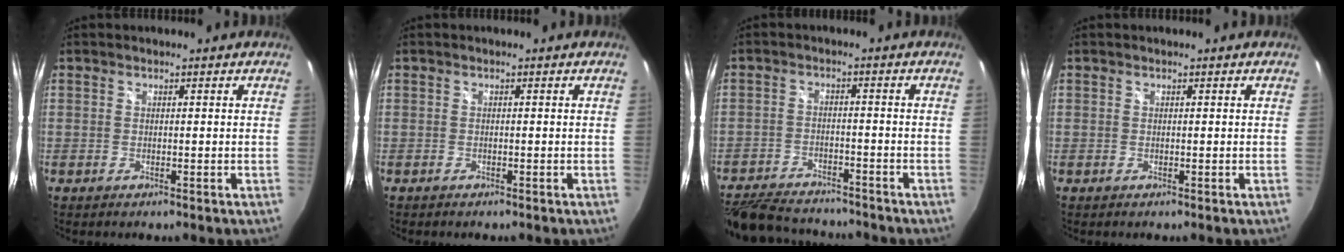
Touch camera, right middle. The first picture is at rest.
{"total": 0.6, "force": [-0.6, 0.3, 0.1], "torque": [-0.004, -0.003, -0.011]}
{"total": 16.4, "force": [-14.2, 5.3, 6.4], "torque": [-0.154, -0.011, -0.219]}
{"total": 0.0}